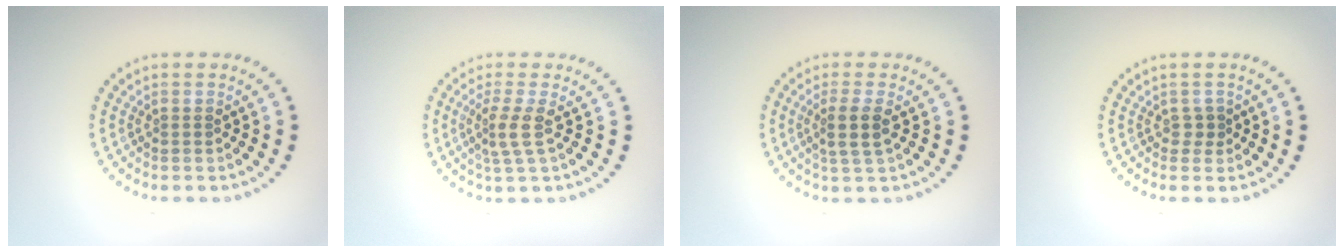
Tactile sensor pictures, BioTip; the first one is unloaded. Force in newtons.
{"total": 2.4, "press": 1.7, "slide": 1.7}
{"total": 2.3, "press": 1.9, "slide": 1.3}
{"total": 1.0, "press": 0.8, "slide": 0.5}